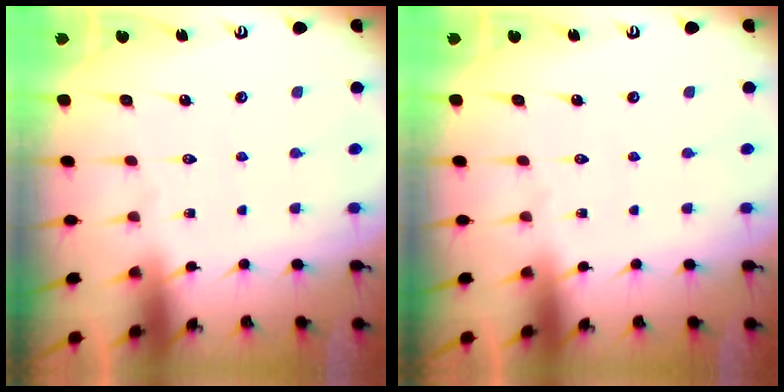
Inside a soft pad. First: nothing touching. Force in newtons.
{"total": 0.0}